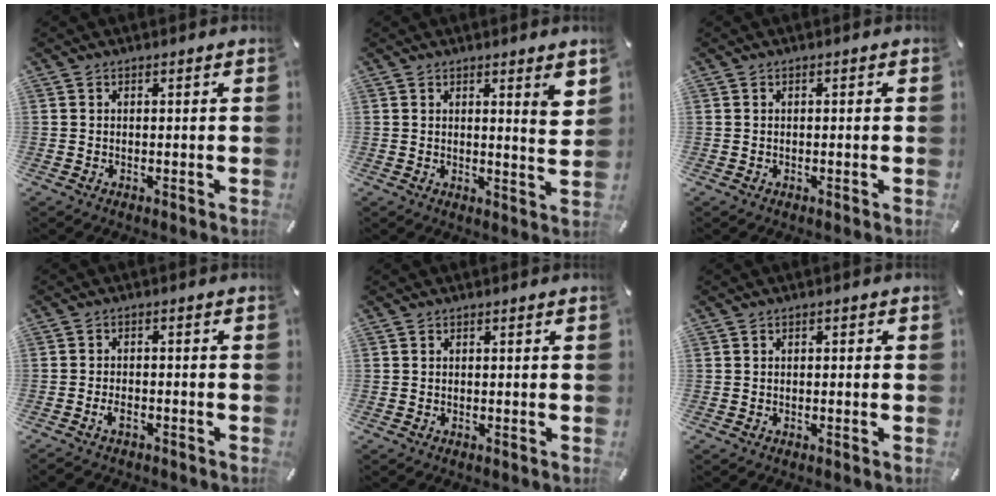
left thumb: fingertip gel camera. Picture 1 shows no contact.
{"total": 4.7, "force": [3.1, 0.4, 3.6], "torque": [-0.051, -0.029, 0.047]}
{"total": 0.0}
{"total": 2.9, "force": [-1.8, 1.4, 1.7], "torque": [-0.035, 0.005, -0.035]}
{"total": 0.0}
{"total": 0.7, "force": [-0.1, 0.4, 0.5], "torque": [-0.009, 0.001, -0.003]}